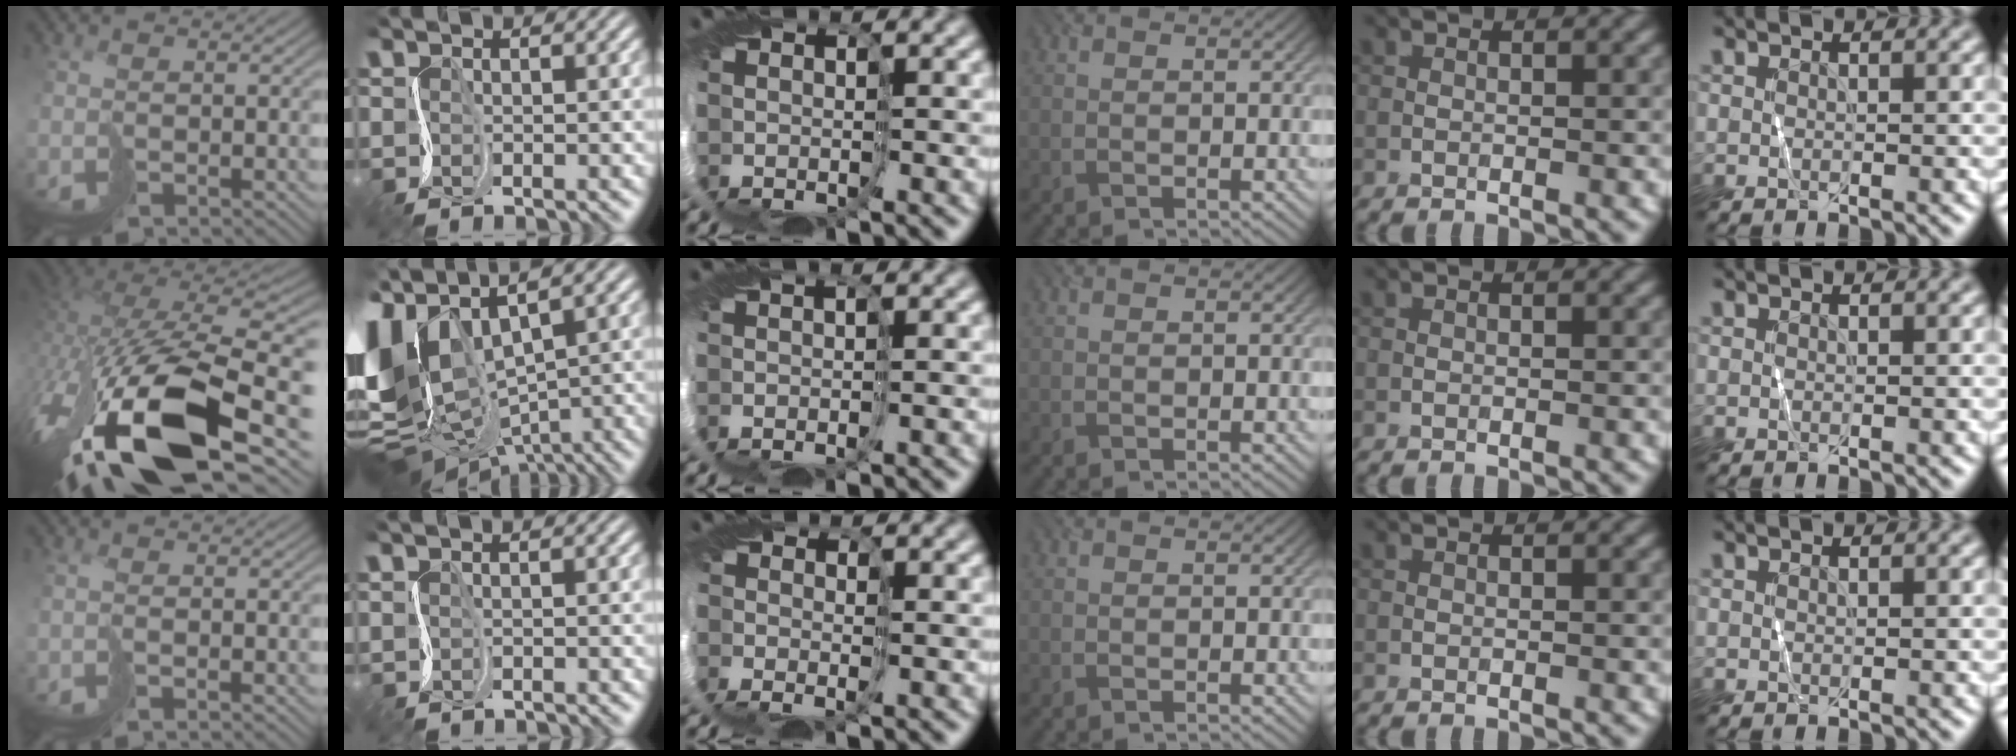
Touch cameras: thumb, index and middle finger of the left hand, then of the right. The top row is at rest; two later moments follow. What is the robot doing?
{"motion": "cut", "object": "tape"}